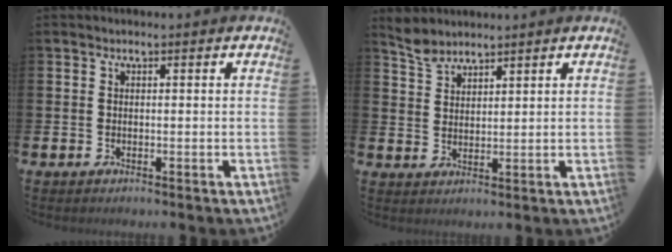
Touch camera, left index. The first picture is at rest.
{"total": 3.9, "force": [3.8, 1.0, 0.5], "torque": [-0.020, -0.016, 0.070]}